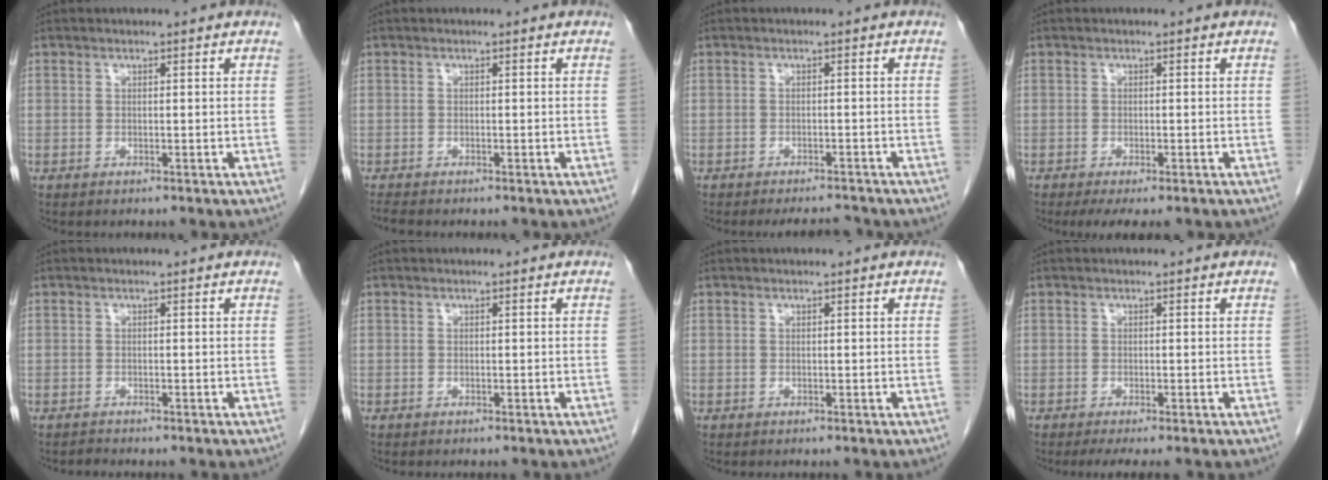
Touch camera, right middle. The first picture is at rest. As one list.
[{"total": 1.1, "force": [-1.0, -0.1, 0.3], "torque": [-0.013, -0.005, -0.020]}, {"total": 3.5, "force": [-3.4, 0.3, 0.7], "torque": [-0.010, -0.011, -0.049]}, {"total": 4.8, "force": [-3.5, 1.3, 3.0], "torque": [-0.042, -0.013, -0.050]}, {"total": 0.6, "force": [-0.6, 0.0, -0.1], "torque": [-0.002, -0.004, -0.011]}, {"total": 0.0}, {"total": 0.0}, {"total": 3.0, "force": [-2.3, 0.3, 1.9], "torque": [-0.030, -0.010, -0.035]}]